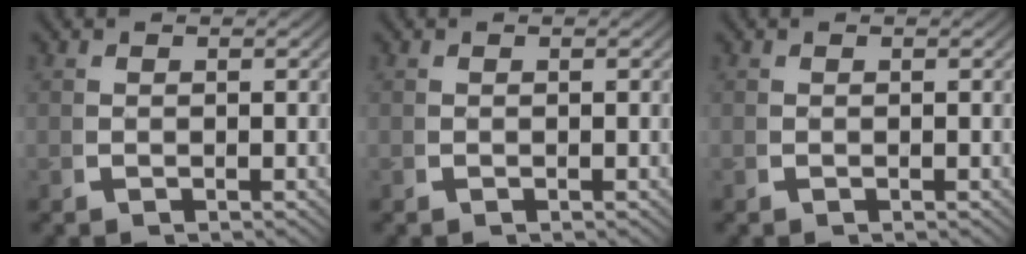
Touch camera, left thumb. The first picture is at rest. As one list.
[{"total": 0.0}, {"total": 0.0}]